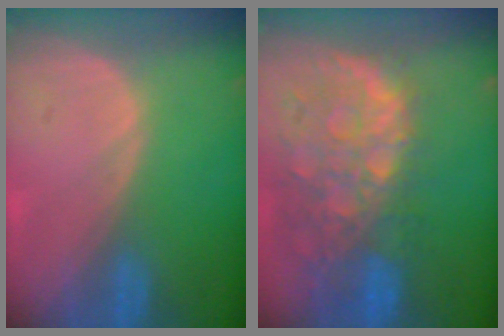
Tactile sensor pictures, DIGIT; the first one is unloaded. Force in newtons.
{"total": 12.6, "press": 10.4, "slide": 7.1}